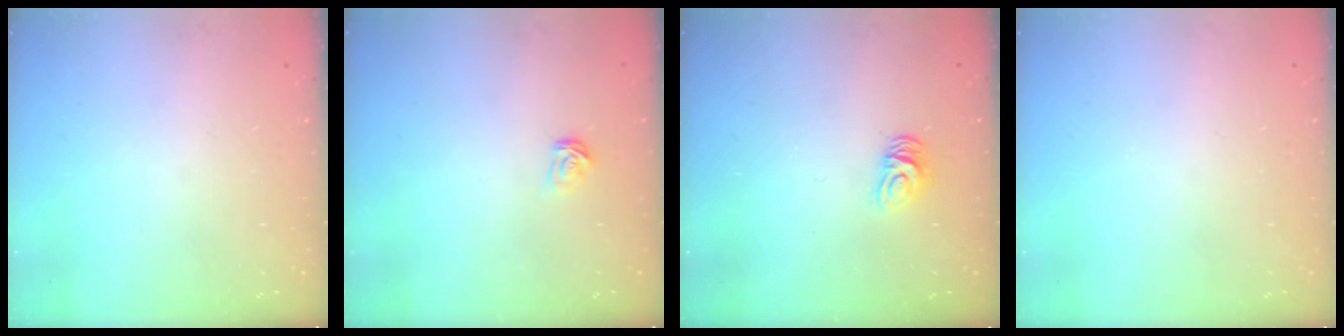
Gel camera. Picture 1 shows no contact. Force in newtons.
{"total": 3.6, "press": 3.6, "slide": 0.4}
{"total": 6.3, "press": 6.3, "slide": 0.2}
{"total": 0.0}